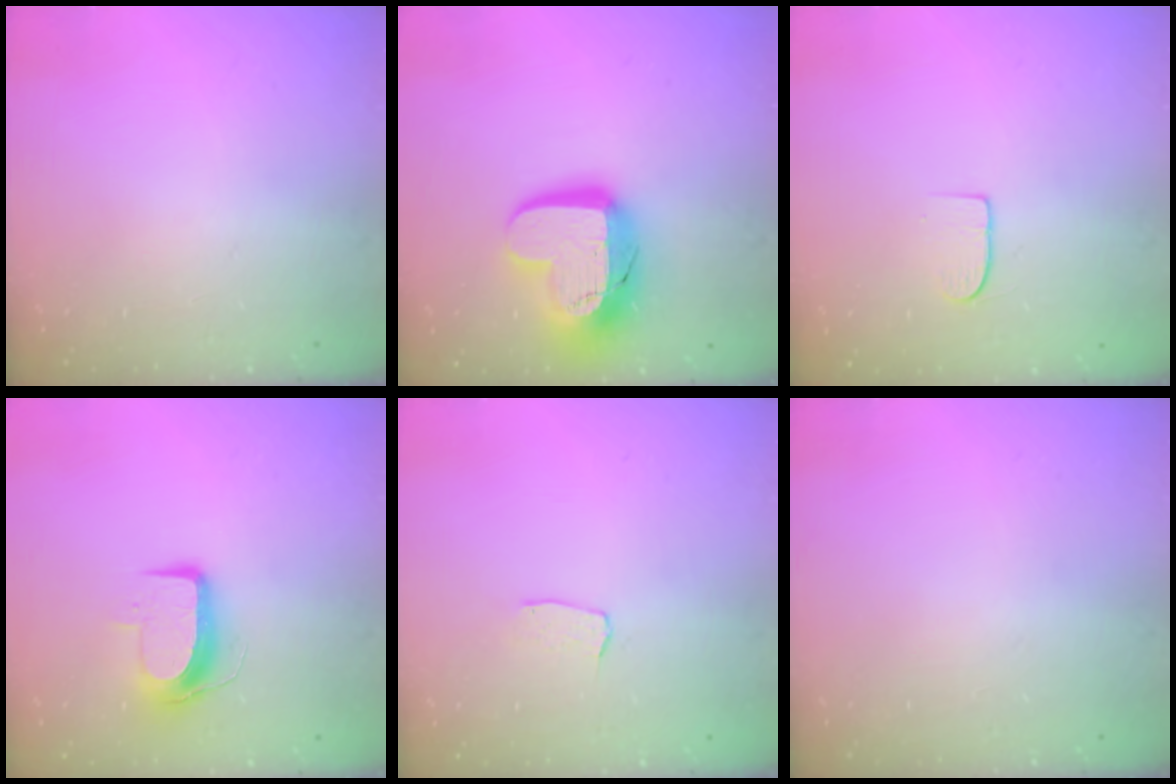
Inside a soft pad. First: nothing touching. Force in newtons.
{"total": 18.3, "press": 18.3, "slide": 1.2}
{"total": 5.4, "press": 5.4, "slide": 0.4}
{"total": 10.6, "press": 10.6, "slide": 0.8}
{"total": 3.1, "press": 3.1, "slide": 0.2}
{"total": 0.5, "press": 0.5, "slide": 0.1}